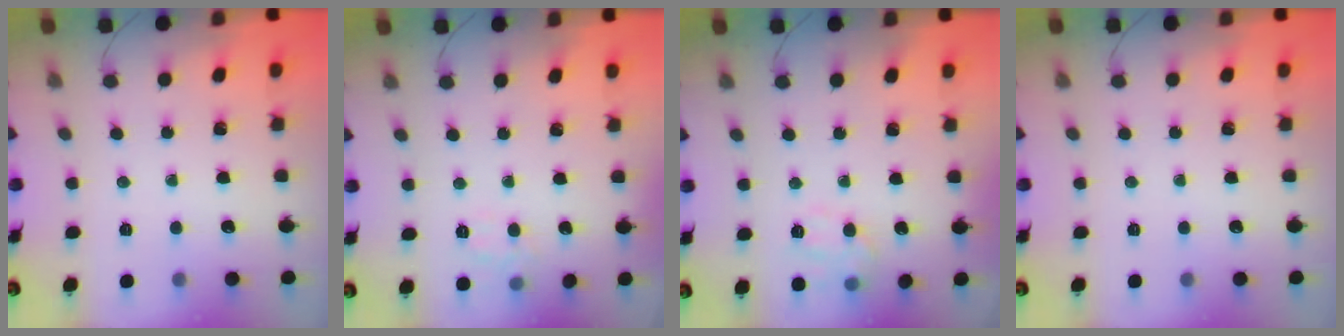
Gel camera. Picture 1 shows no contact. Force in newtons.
{"total": 4.3, "press": 4.1, "slide": 1.3}
{"total": 9.0, "press": 9.0, "slide": 0.3}
{"total": 0.0}